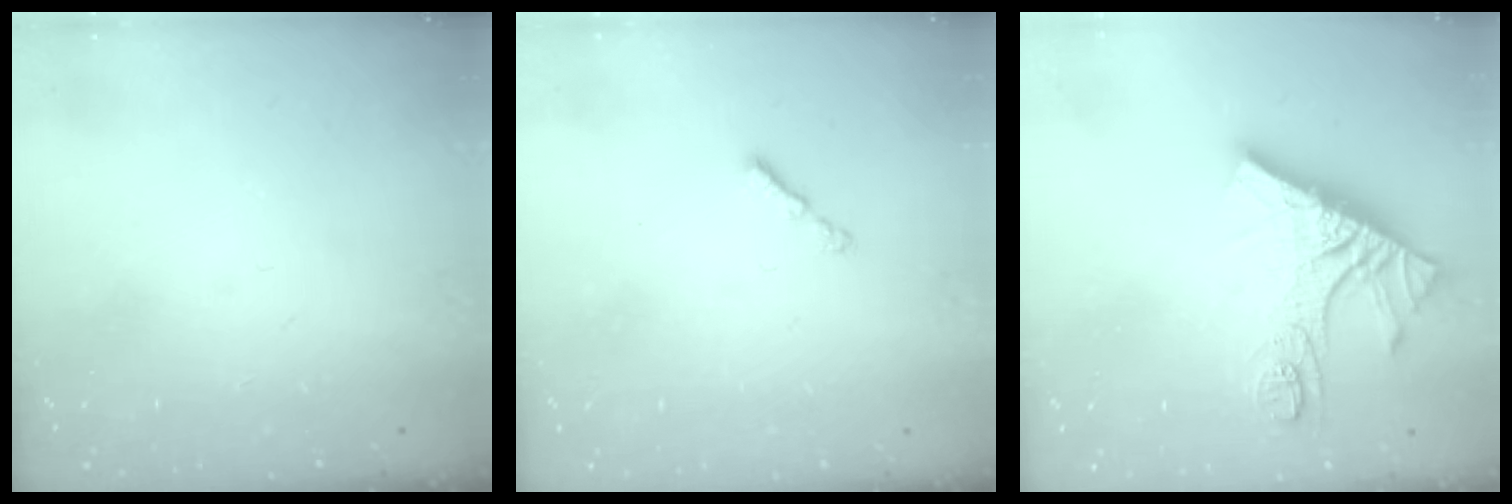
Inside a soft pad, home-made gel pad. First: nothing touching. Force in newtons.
{"total": 1.1, "press": 1.0, "slide": 0.4}
{"total": 14.9, "press": 14.9, "slide": 1.1}